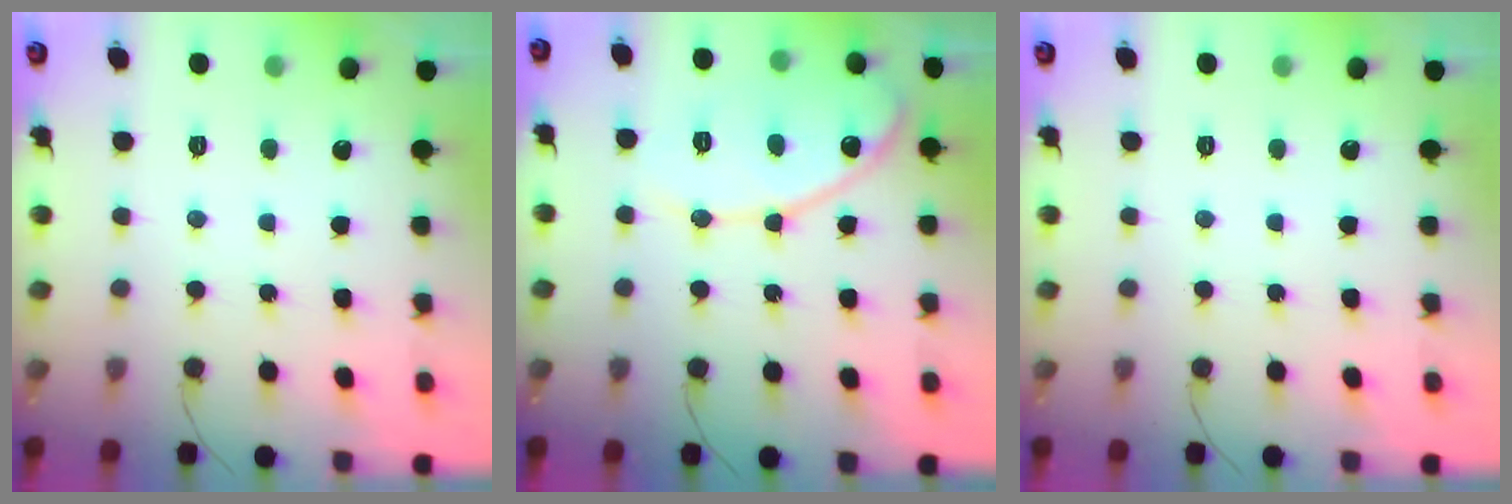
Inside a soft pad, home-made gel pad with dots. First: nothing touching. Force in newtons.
{"total": 11.2, "press": 11.2, "slide": 0.4}
{"total": 0.0}